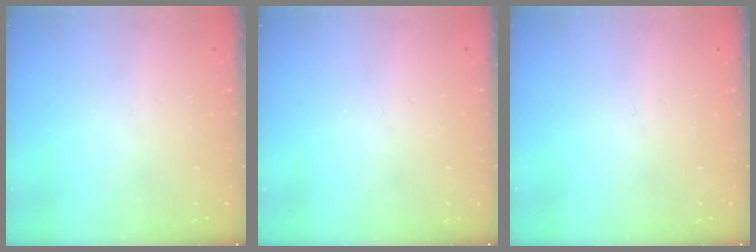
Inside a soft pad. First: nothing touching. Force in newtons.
{"total": 0.0}
{"total": 0.0}